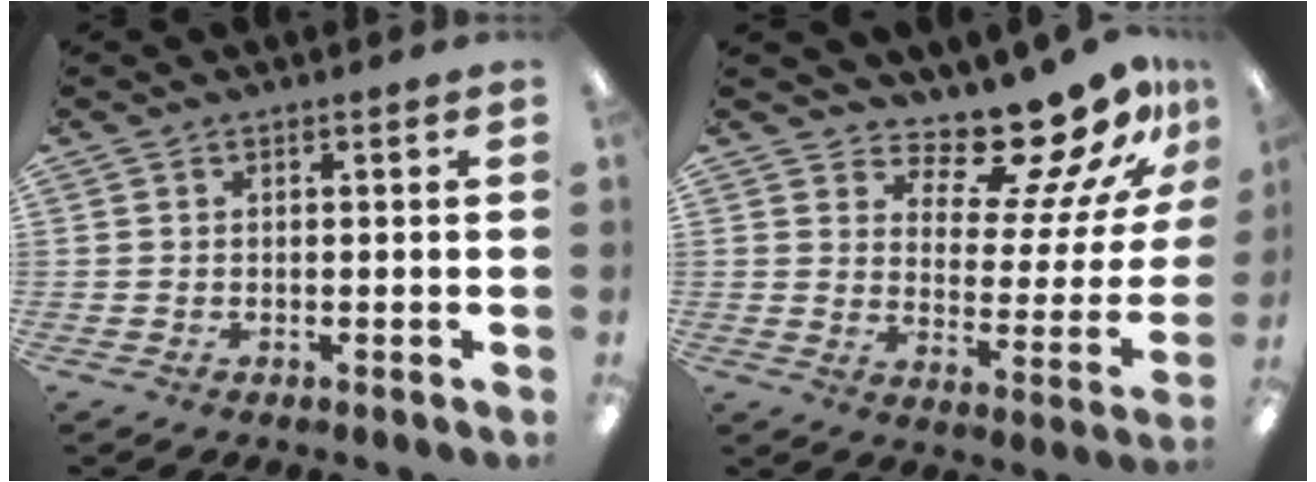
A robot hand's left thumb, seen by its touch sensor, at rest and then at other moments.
{"total": 15.6, "force": [13.7, 4.0, 6.5], "torque": [-0.098, -0.115, 0.227]}